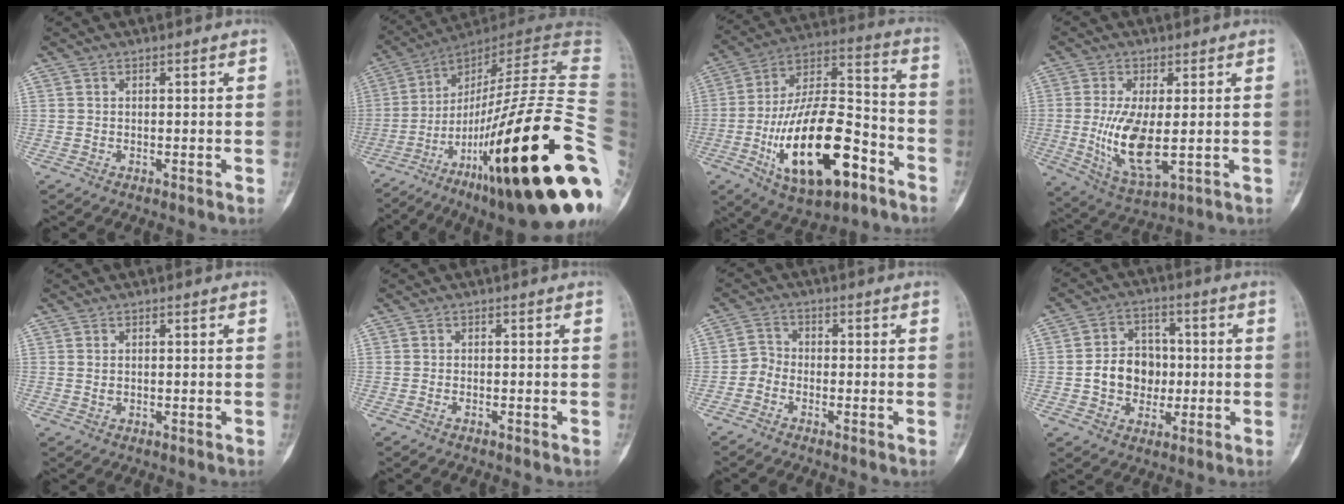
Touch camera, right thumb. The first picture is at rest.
{"total": 37.6, "force": [-9.7, 7.1, 35.7], "torque": [-0.489, 0.035, -0.155]}
{"total": 24.3, "force": [-9.6, 10.5, 19.7], "torque": [-0.352, 0.056, -0.153]}
{"total": 11.3, "force": [-0.7, 4.5, 10.4], "torque": [-0.206, -0.023, 0.001]}
{"total": 1.0, "force": [0.2, 0.7, 0.7], "torque": [-0.014, -0.001, 0.009]}
{"total": 0.6, "force": [-0.3, 0.2, 0.4], "torque": [-0.013, 0.005, -0.005]}
{"total": 2.8, "force": [-1.6, 2.1, 1.0], "torque": [-0.009, 0.011, -0.041]}
{"total": 9.7, "force": [-0.8, 8.0, 5.5], "torque": [-0.055, 0.020, -0.015]}